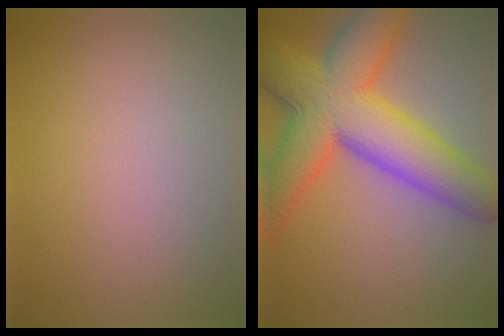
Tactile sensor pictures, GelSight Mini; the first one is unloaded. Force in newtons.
{"total": 12.8, "press": 12.8, "slide": 0.5}